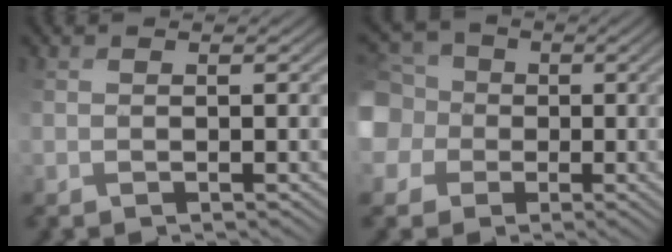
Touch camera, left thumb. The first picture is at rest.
{"total": 8.9, "force": [0.2, 8.3, 3.2], "torque": [-0.135, -0.004, -0.010]}